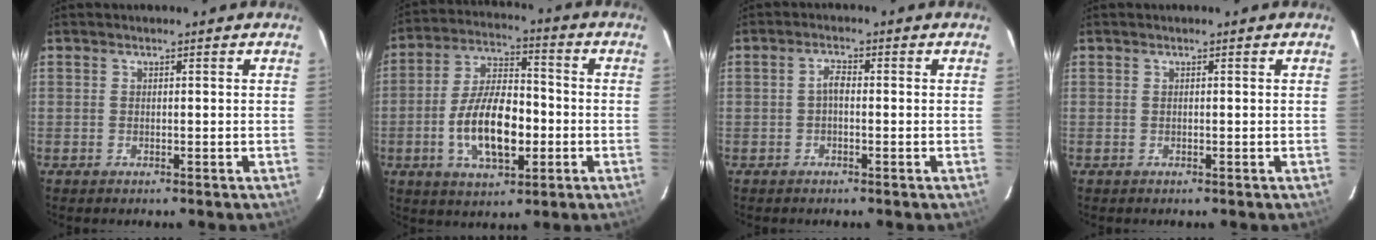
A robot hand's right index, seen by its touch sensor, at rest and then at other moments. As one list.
[{"total": 14.0, "force": [-3.4, 6.6, 11.9], "torque": [-0.232, 0.006, -0.054]}, {"total": 1.8, "force": [-0.5, 0.9, 1.5], "torque": [-0.032, 0.009, -0.011]}, {"total": 0.0}]